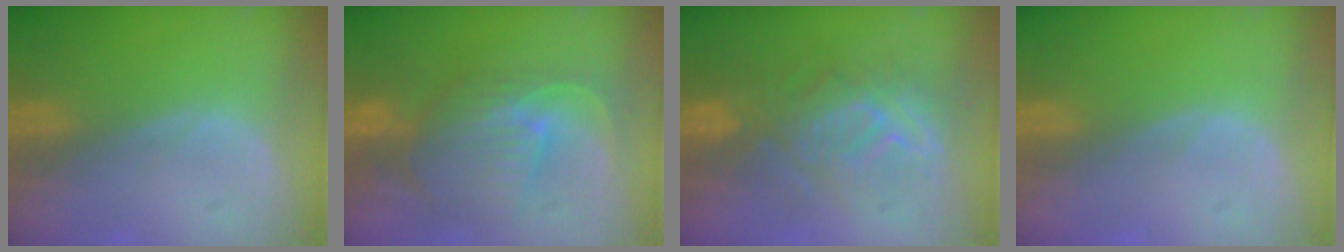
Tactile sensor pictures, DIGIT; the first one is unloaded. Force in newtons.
{"total": 10.8, "press": 9.5, "slide": 5.2}
{"total": 9.2, "press": 9.2, "slide": 0.2}
{"total": 0.0}